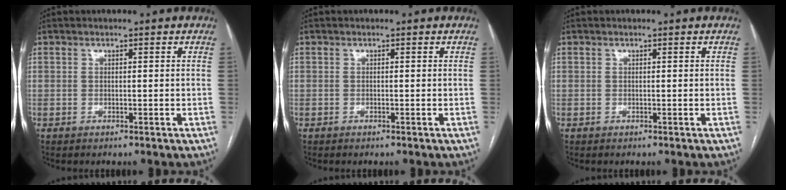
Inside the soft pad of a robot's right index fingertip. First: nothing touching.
{"total": 0.0}
{"total": 0.0}